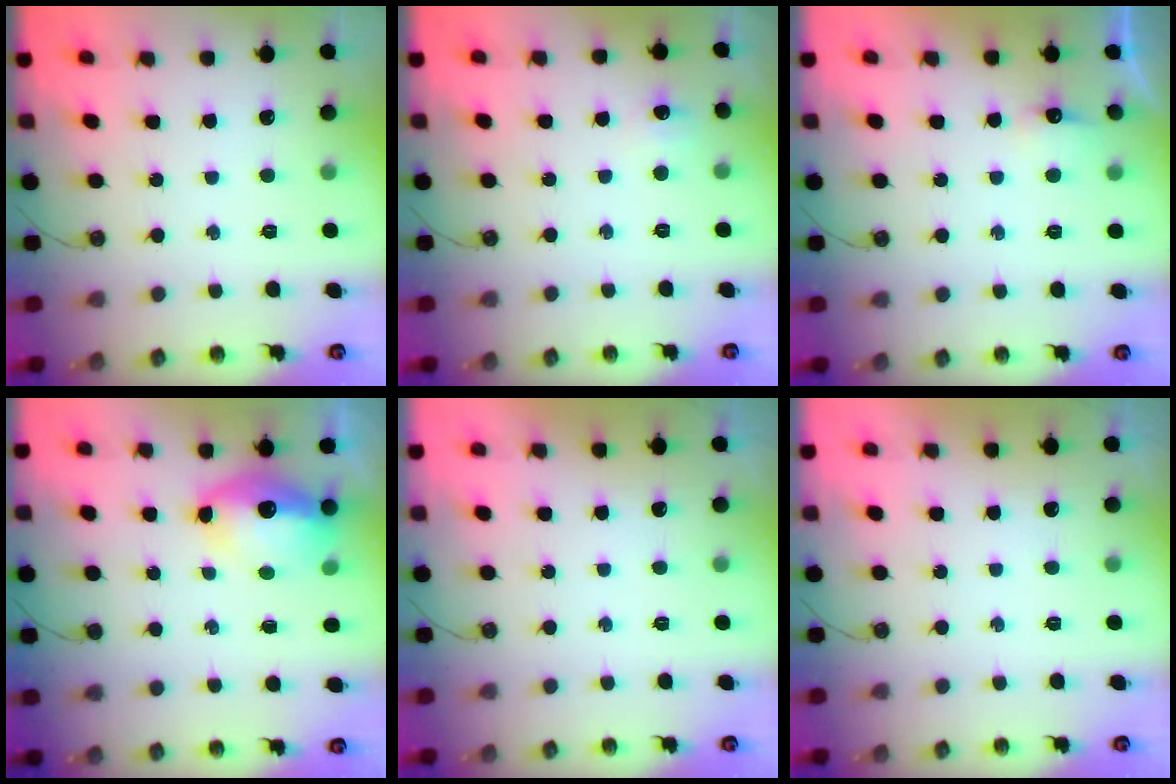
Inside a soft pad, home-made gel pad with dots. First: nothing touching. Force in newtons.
{"total": 4.4, "press": 4.4, "slide": 0.6}
{"total": 4.4, "press": 4.3, "slide": 0.8}
{"total": 12.8, "press": 12.7, "slide": 1.3}
{"total": 11.8, "press": 1.8, "slide": 11.7}
{"total": 11.8, "press": 1.8, "slide": 11.7}